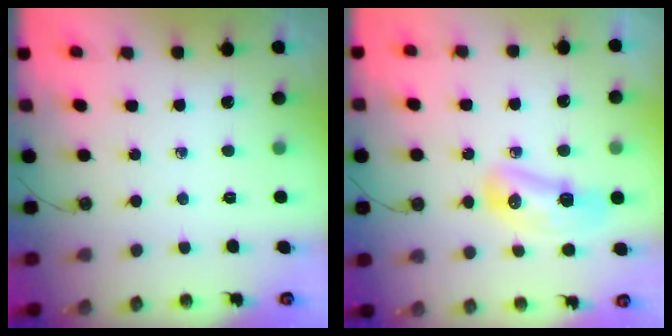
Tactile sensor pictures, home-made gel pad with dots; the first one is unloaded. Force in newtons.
{"total": 10.0, "press": 10.0, "slide": 0.8}